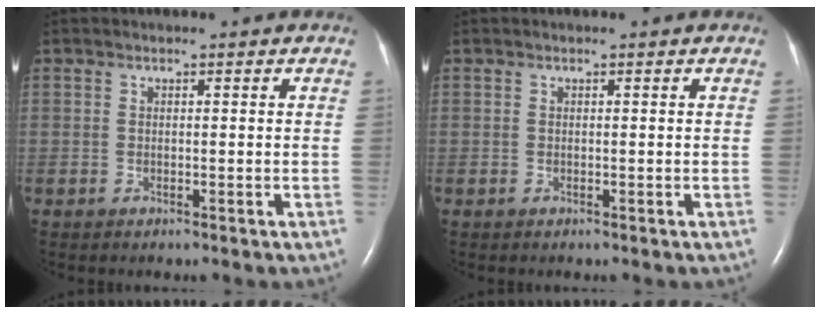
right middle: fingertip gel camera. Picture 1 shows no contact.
{"total": 0.0}